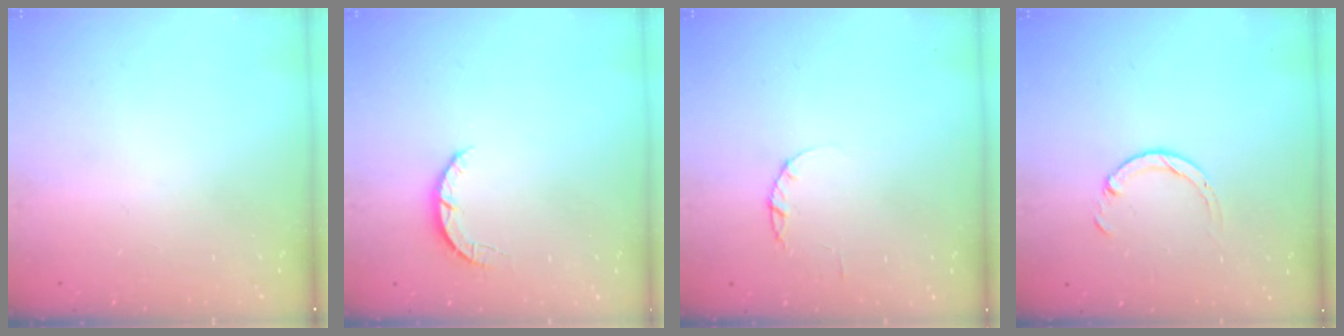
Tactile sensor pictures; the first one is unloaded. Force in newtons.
{"total": 2.7, "press": 2.7, "slide": 0.4}
{"total": 1.7, "press": 1.7, "slide": 0.3}
{"total": 4.6, "press": 4.6, "slide": 0.3}